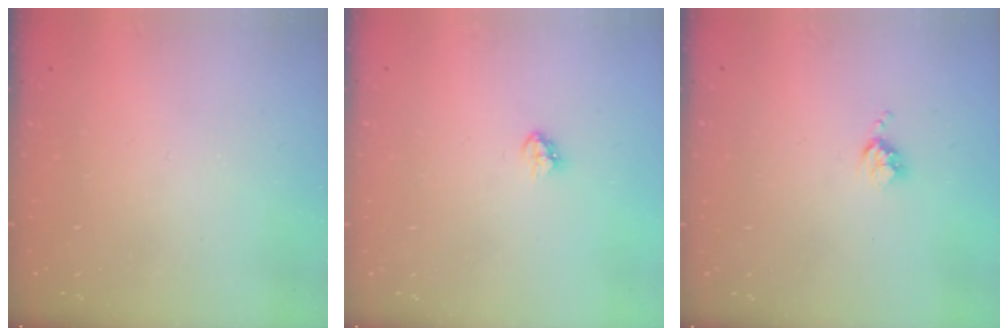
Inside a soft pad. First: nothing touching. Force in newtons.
{"total": 3.4, "press": 3.4, "slide": 0.5}
{"total": 3.3, "press": 3.3, "slide": 0.4}